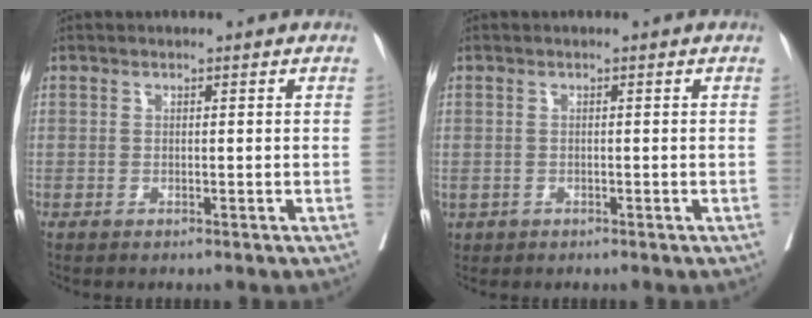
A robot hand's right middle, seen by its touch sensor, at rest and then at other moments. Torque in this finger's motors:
{"motor_torque": [0.46, -0.25, 0.66, 0.21]}